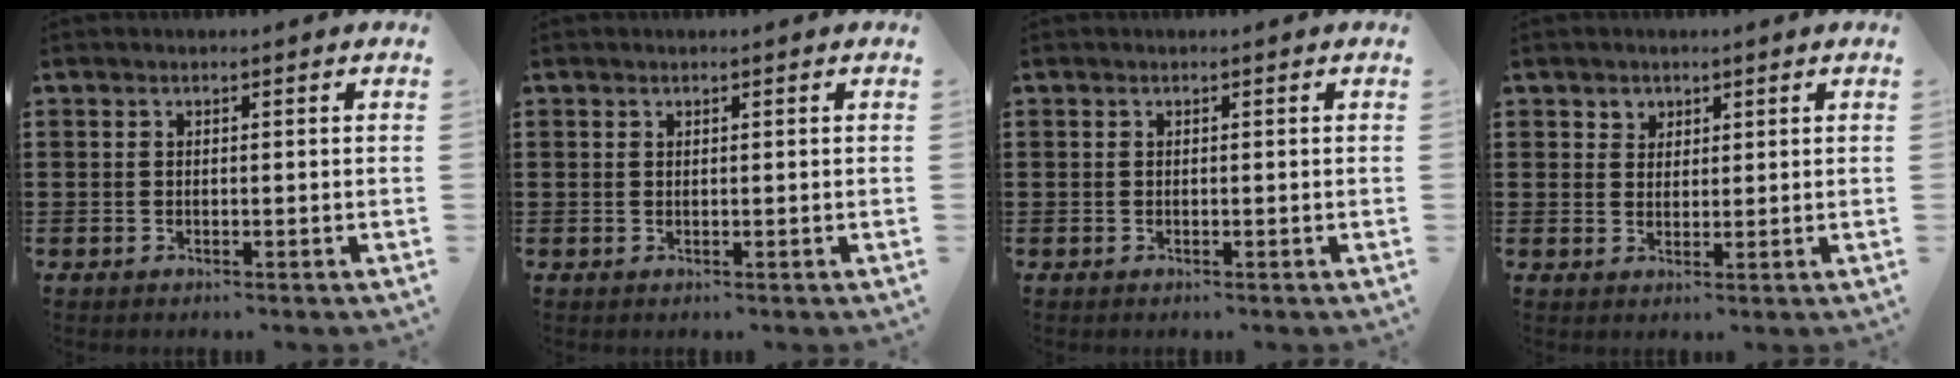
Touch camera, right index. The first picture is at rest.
{"total": 0.0}
{"total": 0.0}
{"total": 2.1, "force": [1.3, 1.7, 0.0], "torque": [-0.009, 0.009, 0.023]}